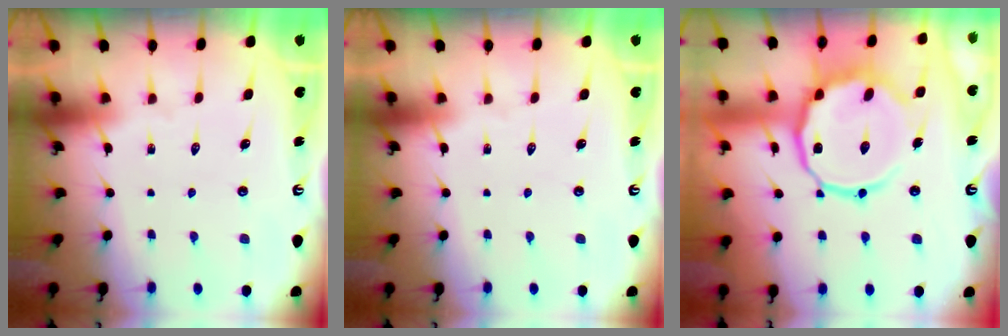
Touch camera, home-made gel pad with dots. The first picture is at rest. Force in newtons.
{"total": 0.0}
{"total": 15.0, "press": 15.0, "slide": 1.2}